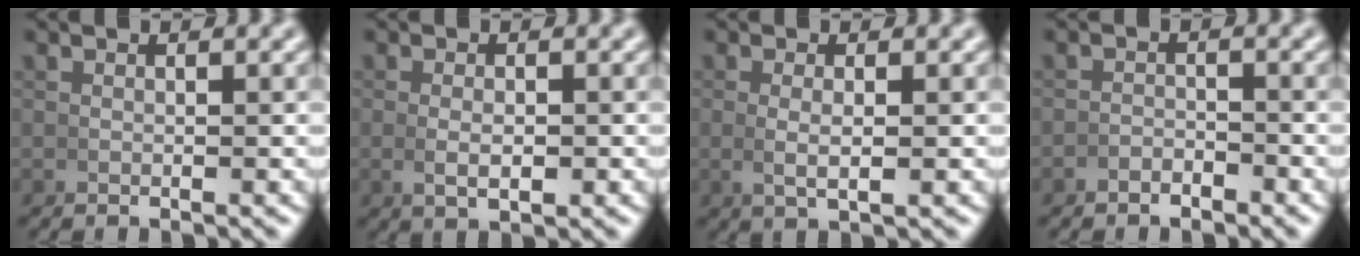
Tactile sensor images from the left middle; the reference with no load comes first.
{"total": 1.8, "force": [-0.2, 0.7, 1.6], "torque": [-0.034, -0.007, 0.004]}
{"total": 1.8, "force": [0.1, 0.4, 1.8], "torque": [-0.038, -0.007, 0.010]}
{"total": 1.8, "force": [-1.8, 0.5, 0.1], "torque": [0.004, -0.002, -0.034]}